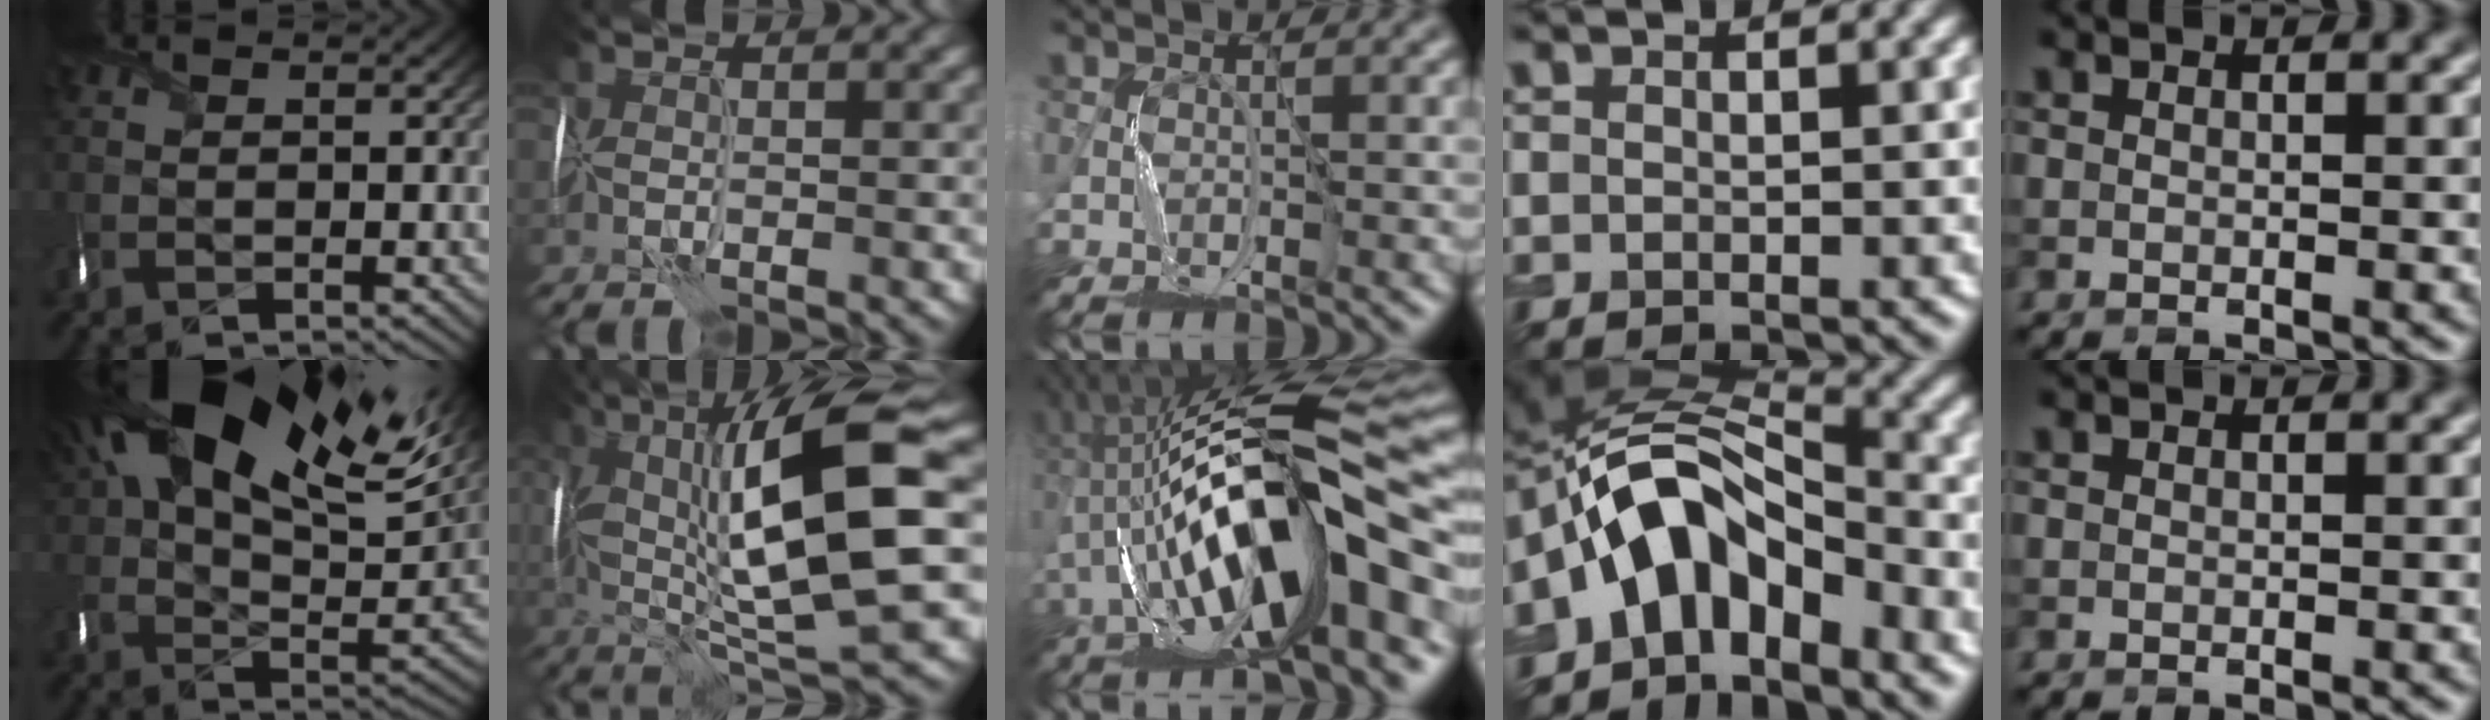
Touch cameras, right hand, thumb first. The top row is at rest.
{"thumb": {"total": 24.3, "force": [12.3, 12.7, 16.7], "torque": [-0.311, 0.054, 0.197]}, "index": {"total": 13.9, "force": [1.9, 3.2, 13.4], "torque": [-0.216, 0.009, 0.037]}, "middle": {"total": 15.1, "force": [-2.2, 4.6, 14.2], "torque": [-0.249, 0.033, -0.038]}, "ring": {"total": 8.3, "force": [-4.1, 5.0, 5.2], "torque": [-0.071, 0.016, -0.081]}}